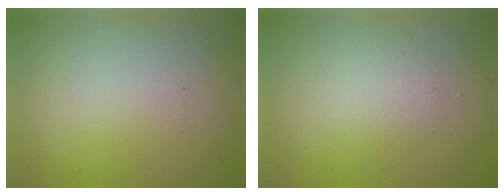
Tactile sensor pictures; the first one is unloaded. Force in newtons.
{"total": 1.5, "press": 1.5, "slide": 0.1}